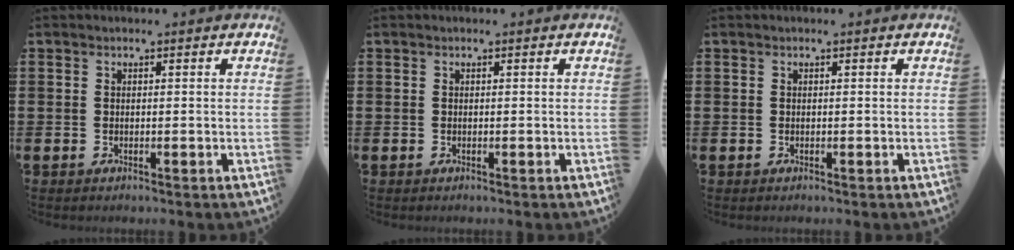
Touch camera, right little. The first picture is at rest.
{"total": 0.0}
{"total": 0.0}